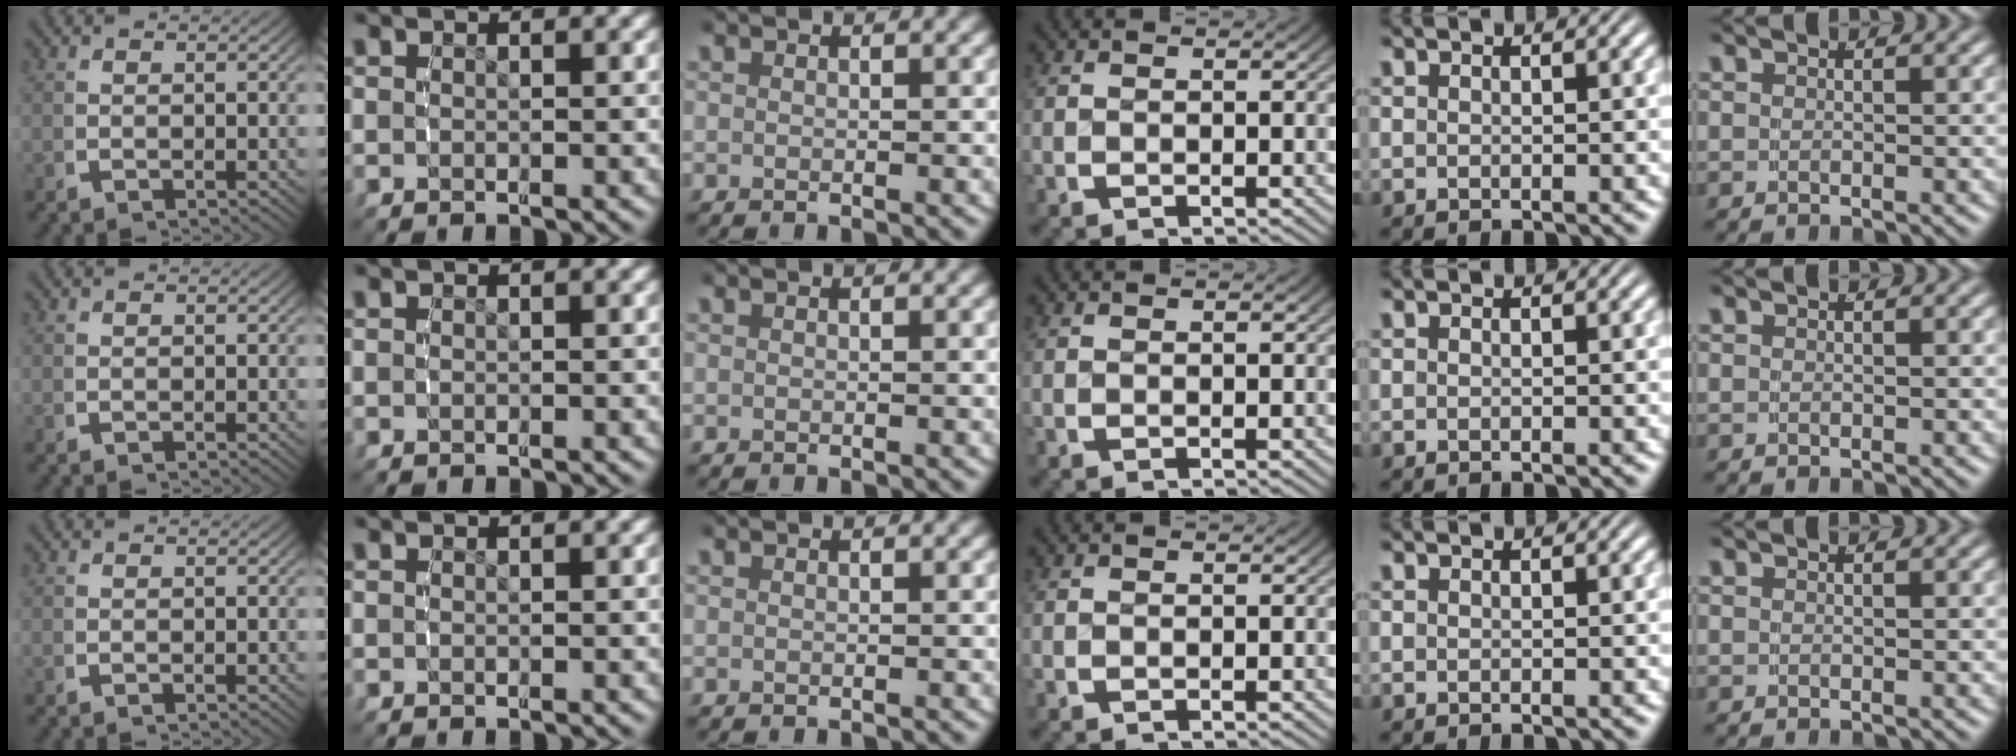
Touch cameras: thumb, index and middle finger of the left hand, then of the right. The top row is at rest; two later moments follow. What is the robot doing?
{"motion": "reach", "object": "shirt"}